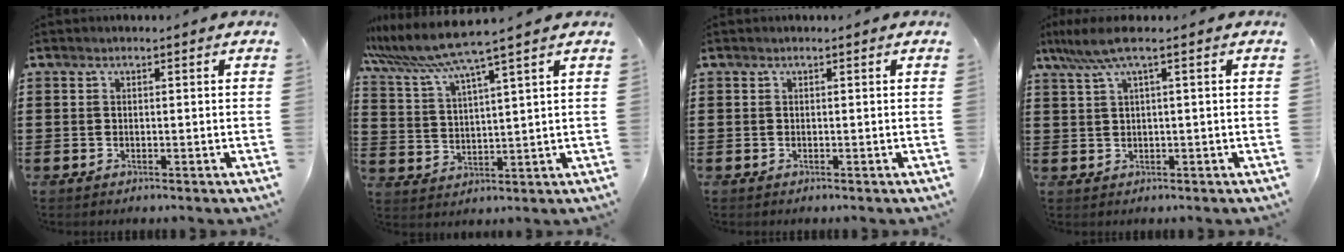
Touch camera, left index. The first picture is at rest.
{"total": 7.3, "force": [6.0, -0.8, 4.0], "torque": [-0.099, -0.033, 0.102]}
{"total": 0.0}
{"total": 4.2, "force": [1.4, 0.3, 4.0], "torque": [-0.086, -0.001, 0.020]}